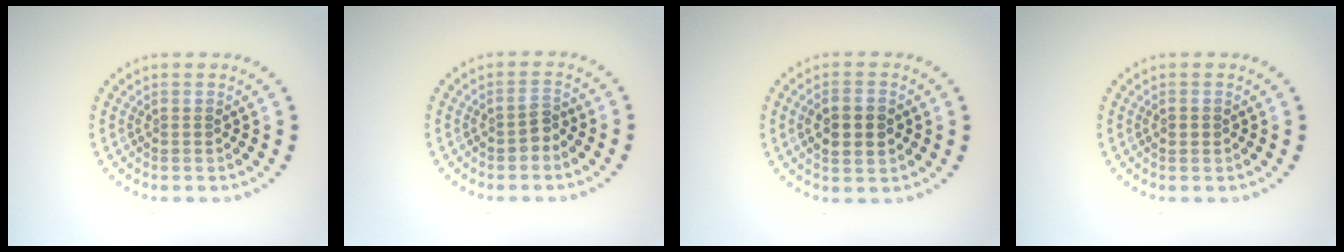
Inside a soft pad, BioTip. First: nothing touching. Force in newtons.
{"total": 1.3, "press": 1.1, "slide": 0.7}
{"total": 3.2, "press": 3.2, "slide": 0.1}
{"total": 1.1, "press": 1.1, "slide": 0.1}